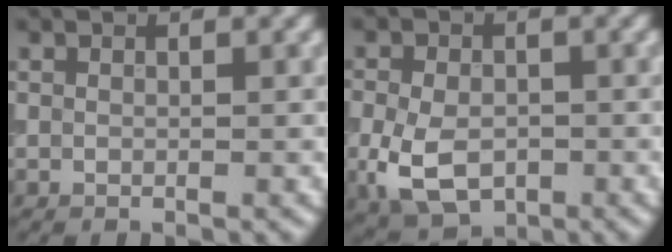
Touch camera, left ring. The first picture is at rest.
{"total": 6.2, "force": [-1.8, 4.2, 4.2], "torque": [-0.094, -0.013, -0.035]}